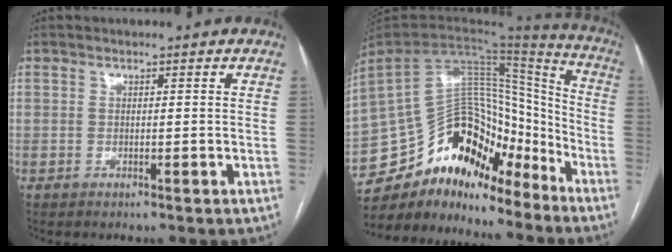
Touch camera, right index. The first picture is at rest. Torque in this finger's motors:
{"motor_torque": [0.34, -0.38, -0.44, -0.21]}